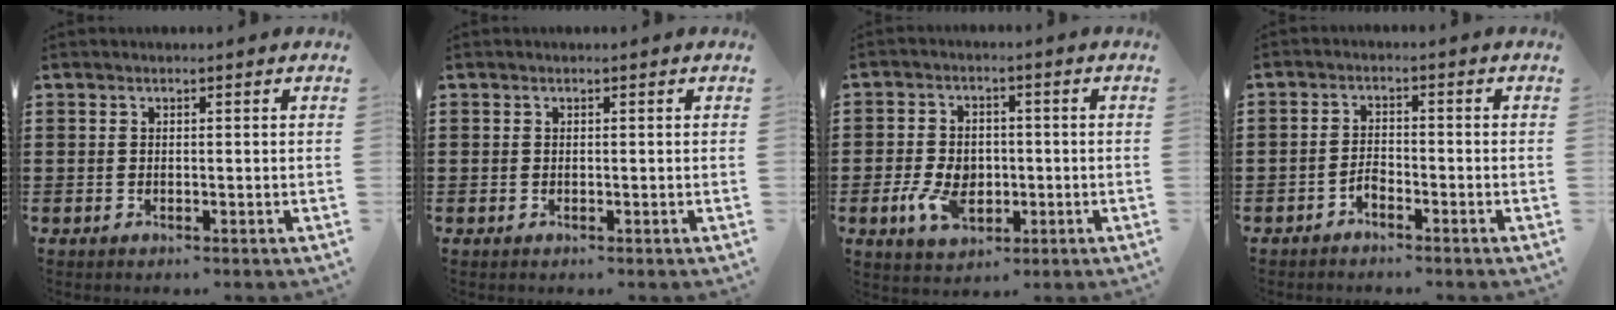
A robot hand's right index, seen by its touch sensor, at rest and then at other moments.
{"total": 0.0}
{"total": 6.7, "force": [-1.5, 4.5, 4.7], "torque": [-0.115, -0.001, -0.030]}
{"total": 2.0, "force": [-1.7, 0.8, 0.6], "torque": [-0.018, 0.003, -0.035]}